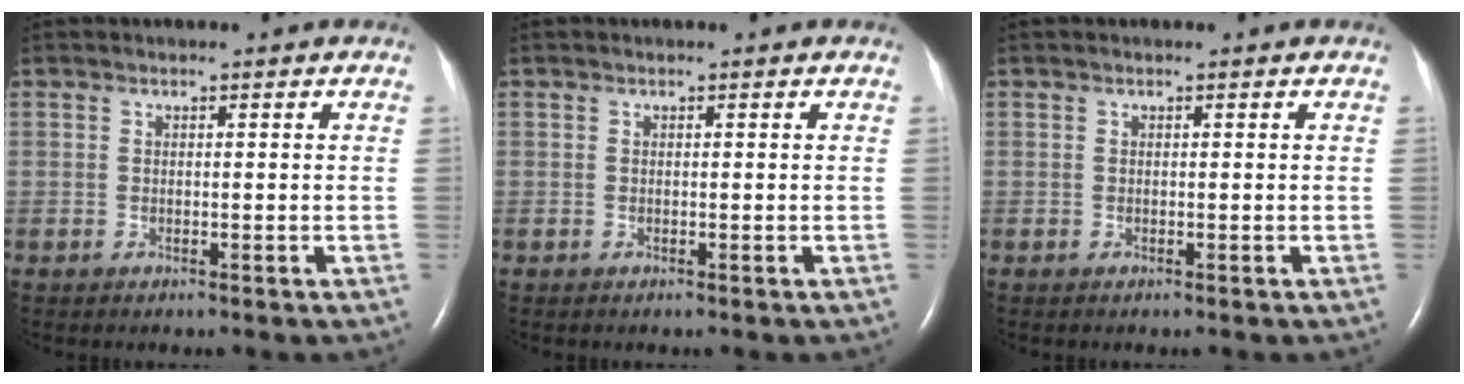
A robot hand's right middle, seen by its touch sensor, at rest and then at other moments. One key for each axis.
{"total": 0.0}
{"total": 0.0}